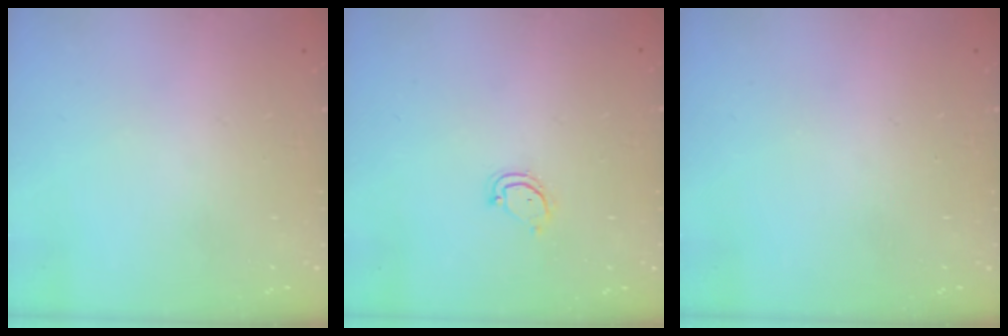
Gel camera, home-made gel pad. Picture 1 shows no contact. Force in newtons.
{"total": 3.6, "press": 3.6, "slide": 0.2}
{"total": 0.0}